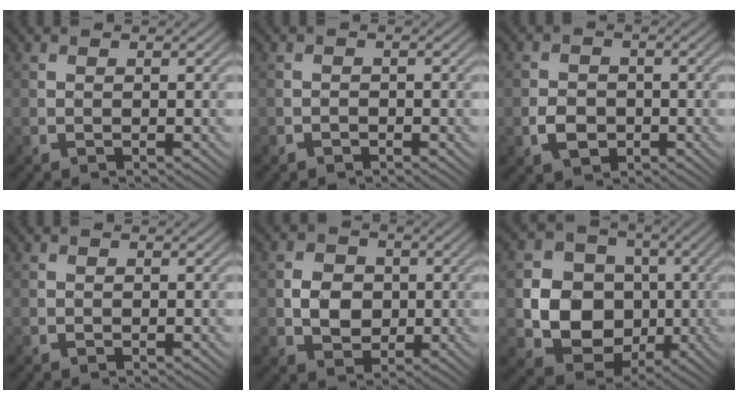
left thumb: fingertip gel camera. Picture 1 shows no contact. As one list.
[{"total": 0.7, "force": [-0.6, 0.5, 0.2], "torque": [-0.001, -0.002, -0.011]}, {"total": 3.4, "force": [-1.2, 2.6, 1.8], "torque": [-0.034, -0.004, -0.023]}, {"total": 0.0}, {"total": 4.7, "force": [-0.2, 3.9, 2.5], "torque": [-0.051, -0.002, -0.012]}, {"total": 11.1, "force": [-1.2, 9.4, 5.8], "torque": [-0.123, -0.015, -0.039]}]